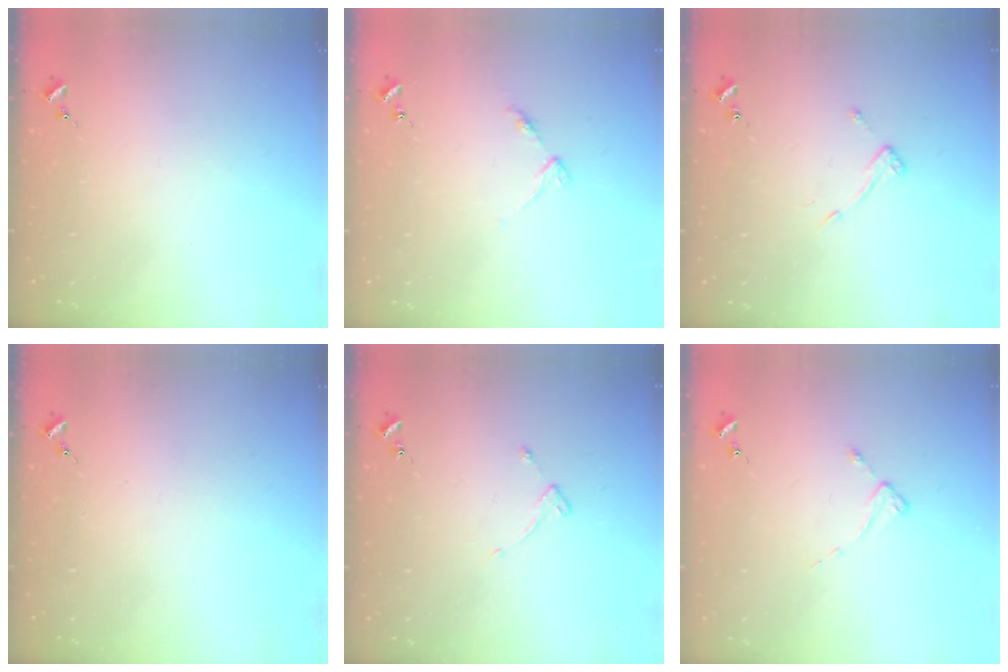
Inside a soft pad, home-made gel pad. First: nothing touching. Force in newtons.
{"total": 4.0, "press": 4.0, "slide": 0.6}
{"total": 7.5, "press": 7.5, "slide": 0.5}
{"total": 0.0}
{"total": 3.7, "press": 3.6, "slide": 0.5}
{"total": 1.9, "press": 1.8, "slide": 0.3}